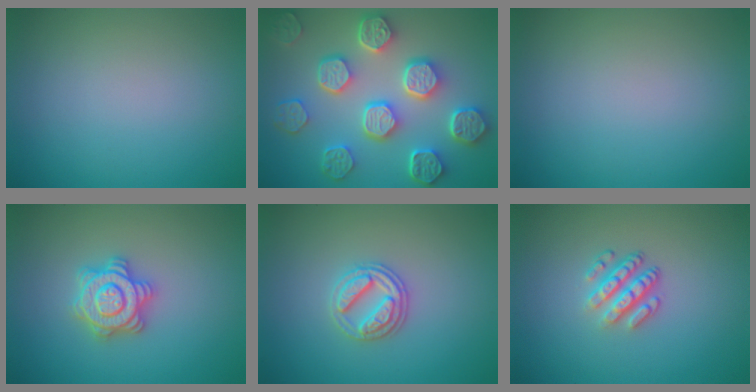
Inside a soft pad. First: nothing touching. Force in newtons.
{"total": 8.5, "press": 6.6, "slide": 5.3}
{"total": 0.0}
{"total": 4.4, "press": 4.3, "slide": 0.7}
{"total": 2.9, "press": 2.8, "slide": 0.9}
{"total": 3.4, "press": 2.5, "slide": 2.2}